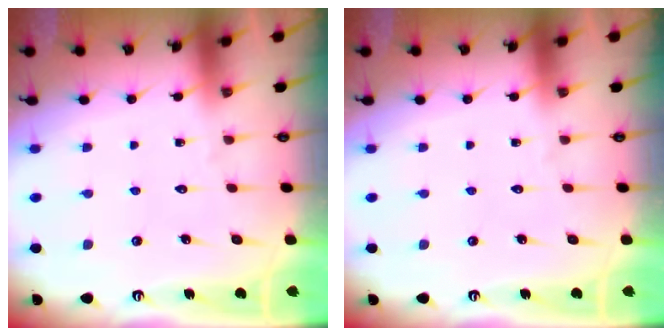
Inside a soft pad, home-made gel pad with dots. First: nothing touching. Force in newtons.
{"total": 0.0}